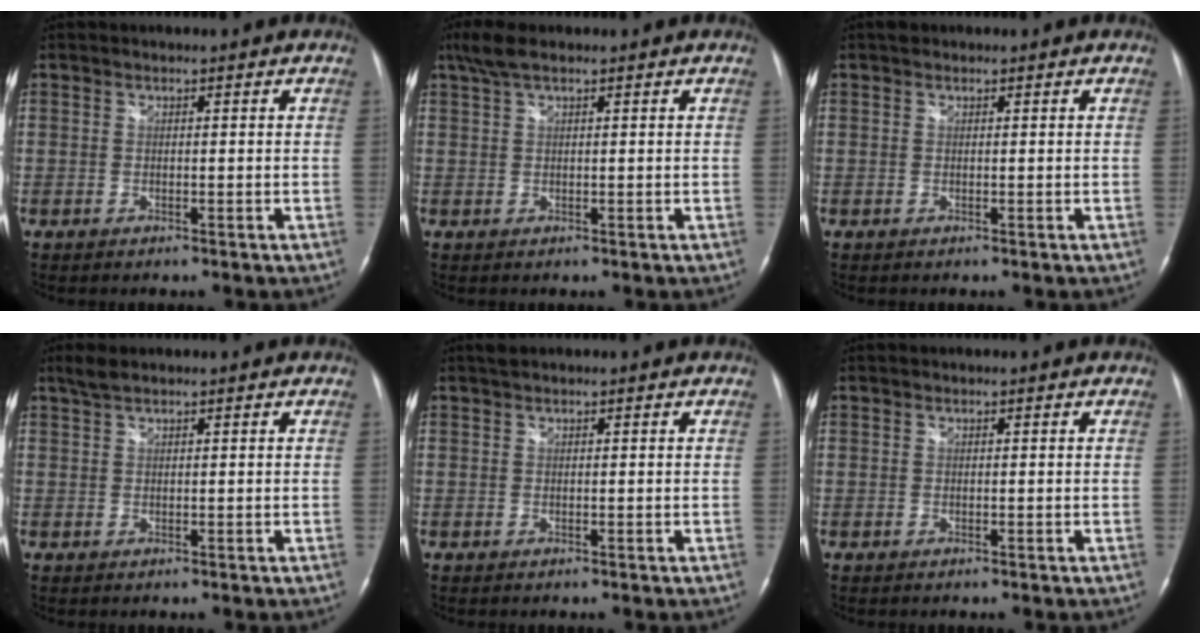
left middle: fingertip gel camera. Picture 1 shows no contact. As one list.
[{"total": 3.6, "force": [2.5, 0.8, 2.4], "torque": [-0.059, 0.021, 0.053]}, {"total": 0.7, "force": [0.5, 0.4, 0.1], "torque": [-0.005, 0.011, 0.007]}, {"total": 1.9, "force": [1.6, 0.3, 0.9], "torque": [-0.026, 0.011, 0.034]}, {"total": 0.7, "force": [0.7, 0.1, 0.3], "torque": [-0.010, 0.012, 0.016]}, {"total": 0.0}]